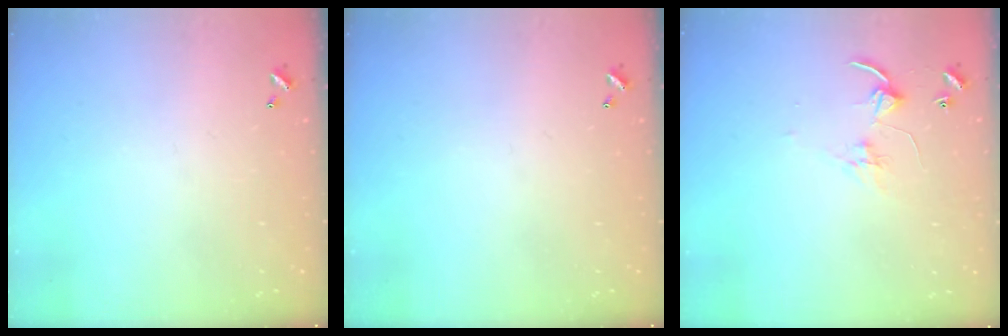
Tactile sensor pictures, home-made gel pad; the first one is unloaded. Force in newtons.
{"total": 0.0}
{"total": 2.7, "press": 2.7, "slide": 0.2}